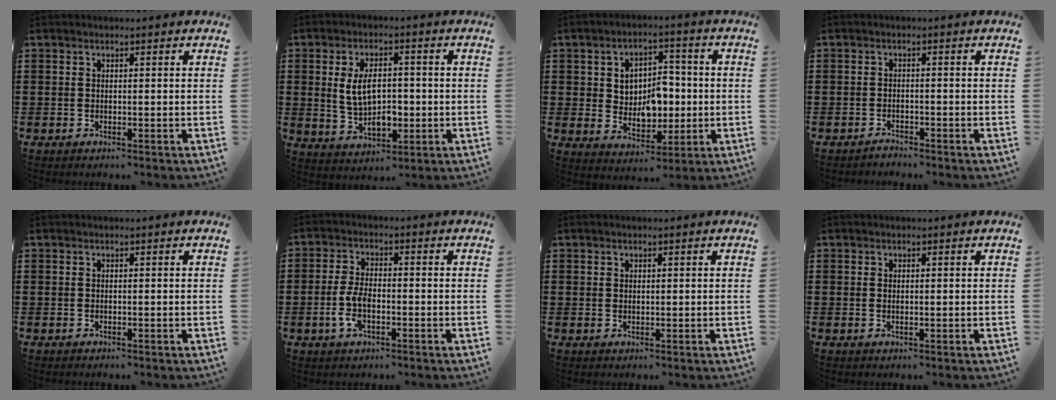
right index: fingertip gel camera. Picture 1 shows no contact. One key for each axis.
{"total": 7.4, "fx": 0.5, "fy": 4.5, "fz": 5.8, "tx": -0.091, "ty": 0.006, "tz": 0.005}
{"total": 6.3, "fx": 0.1, "fy": 5.2, "fz": 3.5, "tx": -0.060, "ty": 0.006, "tz": -0.003}
{"total": 1.5, "fx": -1.4, "fy": 0.3, "fz": 0.0, "tx": -0.006, "ty": 0.005, "tz": -0.031}
{"total": 0.0}
{"total": 5.1, "fx": -1.4, "fy": 2.4, "fz": 4.2, "tx": -0.104, "ty": -0.005, "tz": -0.032}
{"total": 0.6, "fx": 0.3, "fy": 0.5, "fz": 0.2, "tx": -0.004, "ty": 0.003, "tz": 0.005}
{"total": 0.6, "fx": 0.1, "fy": 0.3, "fz": 0.5, "tx": -0.011, "ty": 0.001, "tz": 0.002}